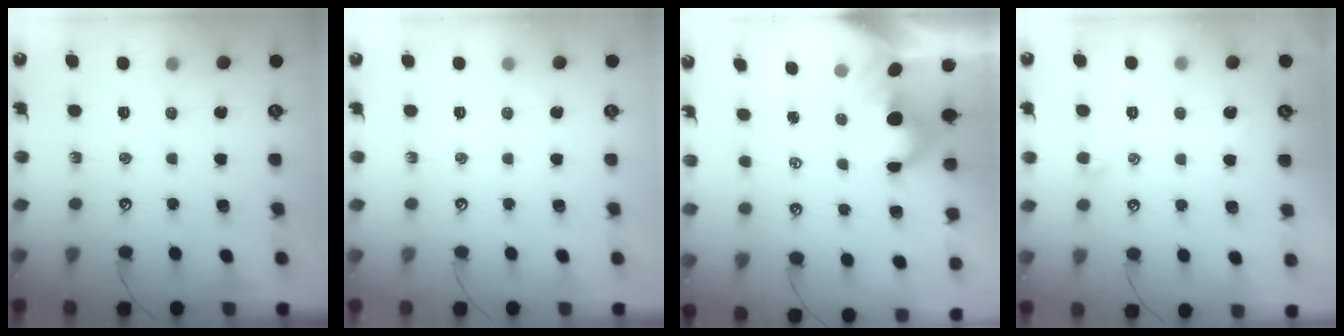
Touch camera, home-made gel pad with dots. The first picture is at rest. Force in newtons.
{"total": 0.0}
{"total": 3.3, "press": 3.1, "slide": 1.2}
{"total": 1.0, "press": 0.9, "slide": 0.6}